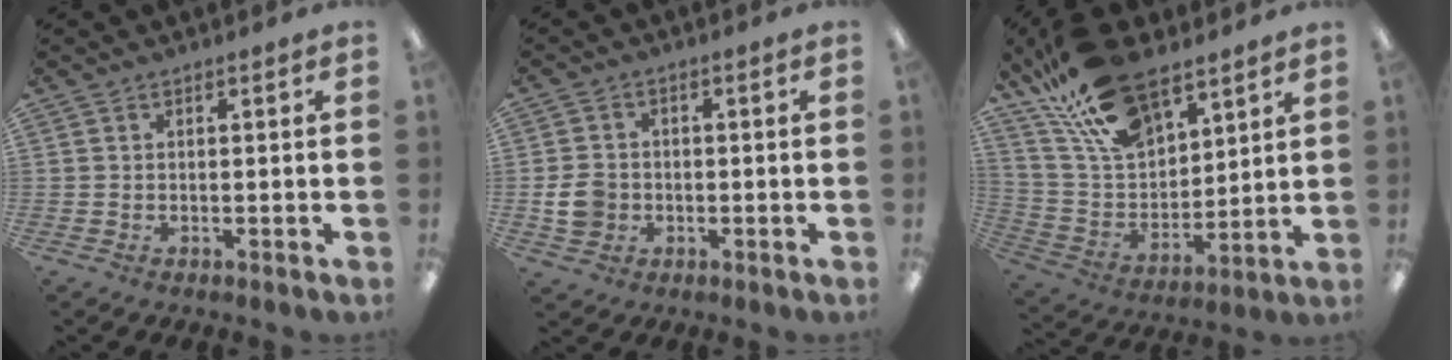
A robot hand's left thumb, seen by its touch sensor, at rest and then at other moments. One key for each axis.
{"total": 6.1, "fx": -1.0, "fy": 5.2, "fz": 2.9, "tx": -0.056, "ty": 0.008, "tz": -0.017}
{"total": 20.9, "fx": 14.3, "fy": 10.6, "fz": 11.0, "tx": -0.211, "ty": -0.067, "tz": 0.262}